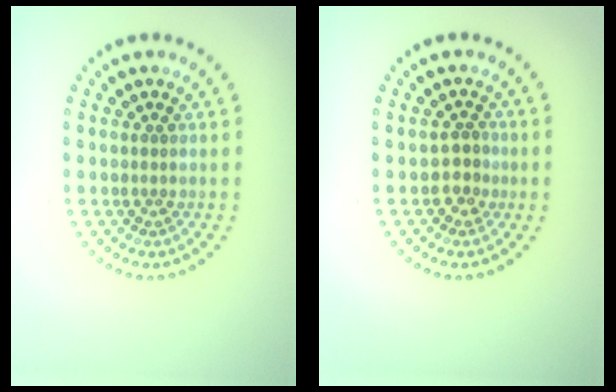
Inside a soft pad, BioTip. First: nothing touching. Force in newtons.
{"total": 1.8, "press": 1.6, "slide": 0.9}